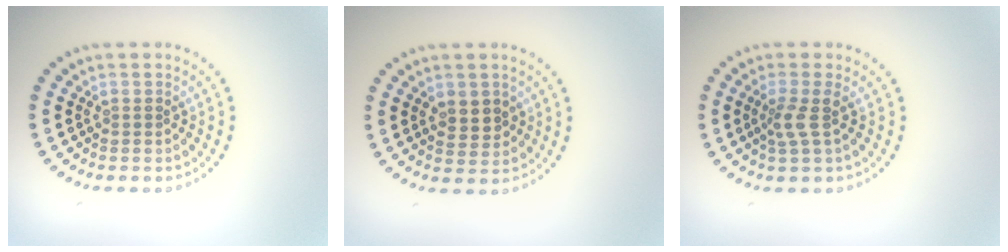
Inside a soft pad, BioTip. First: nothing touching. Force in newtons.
{"total": 2.3, "press": 2.2, "slide": 0.6}
{"total": 1.9, "press": 1.4, "slide": 1.3}